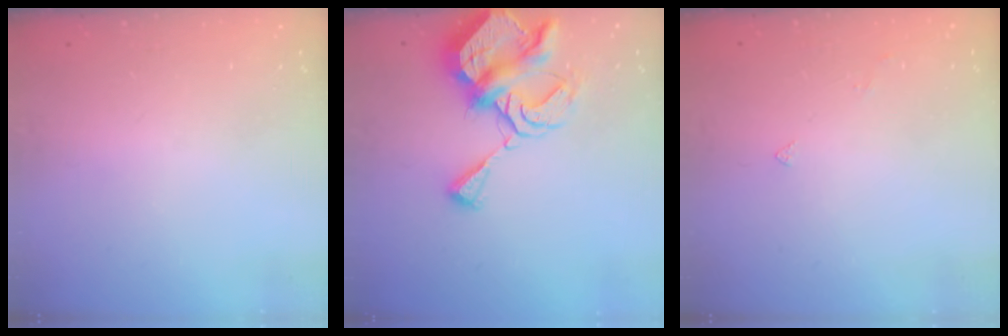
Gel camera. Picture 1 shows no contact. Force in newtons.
{"total": 10.7, "press": 10.6, "slide": 1.0}
{"total": 0.8, "press": 0.7, "slide": 0.4}